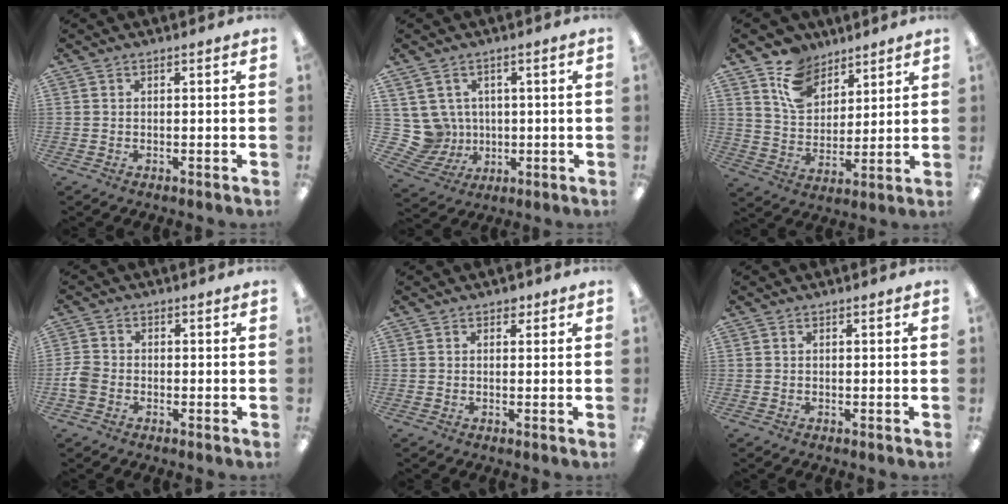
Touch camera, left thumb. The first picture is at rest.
{"total": 8.1, "force": [1.7, 7.8, 1.5], "torque": [-0.068, -0.014, 0.042]}
{"total": 11.6, "force": [8.1, 7.5, 3.7], "torque": [-0.078, -0.041, 0.158]}
{"total": 3.8, "force": [-1.5, 3.0, 1.9], "torque": [-0.034, 0.009, -0.027]}
{"total": 1.6, "force": [0.9, 1.2, 0.7], "torque": [-0.006, -0.001, 0.015]}
{"total": 0.0}